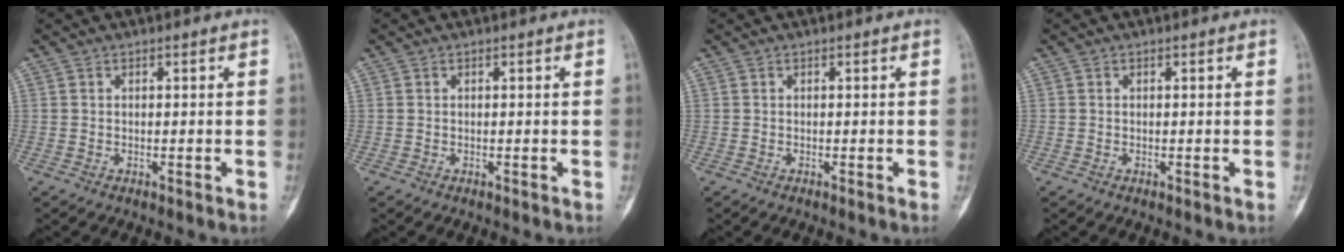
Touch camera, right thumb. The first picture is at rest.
{"total": 0.0}
{"total": 0.0}
{"total": 0.0}